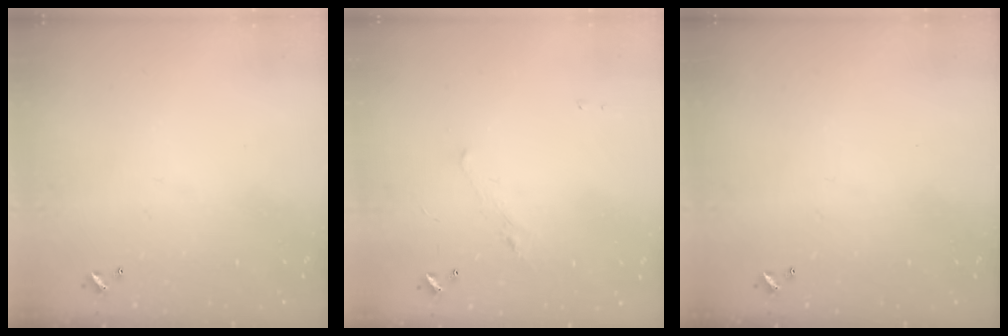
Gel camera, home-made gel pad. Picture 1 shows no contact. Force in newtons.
{"total": 1.3, "press": 1.2, "slide": 0.6}
{"total": 0.0}